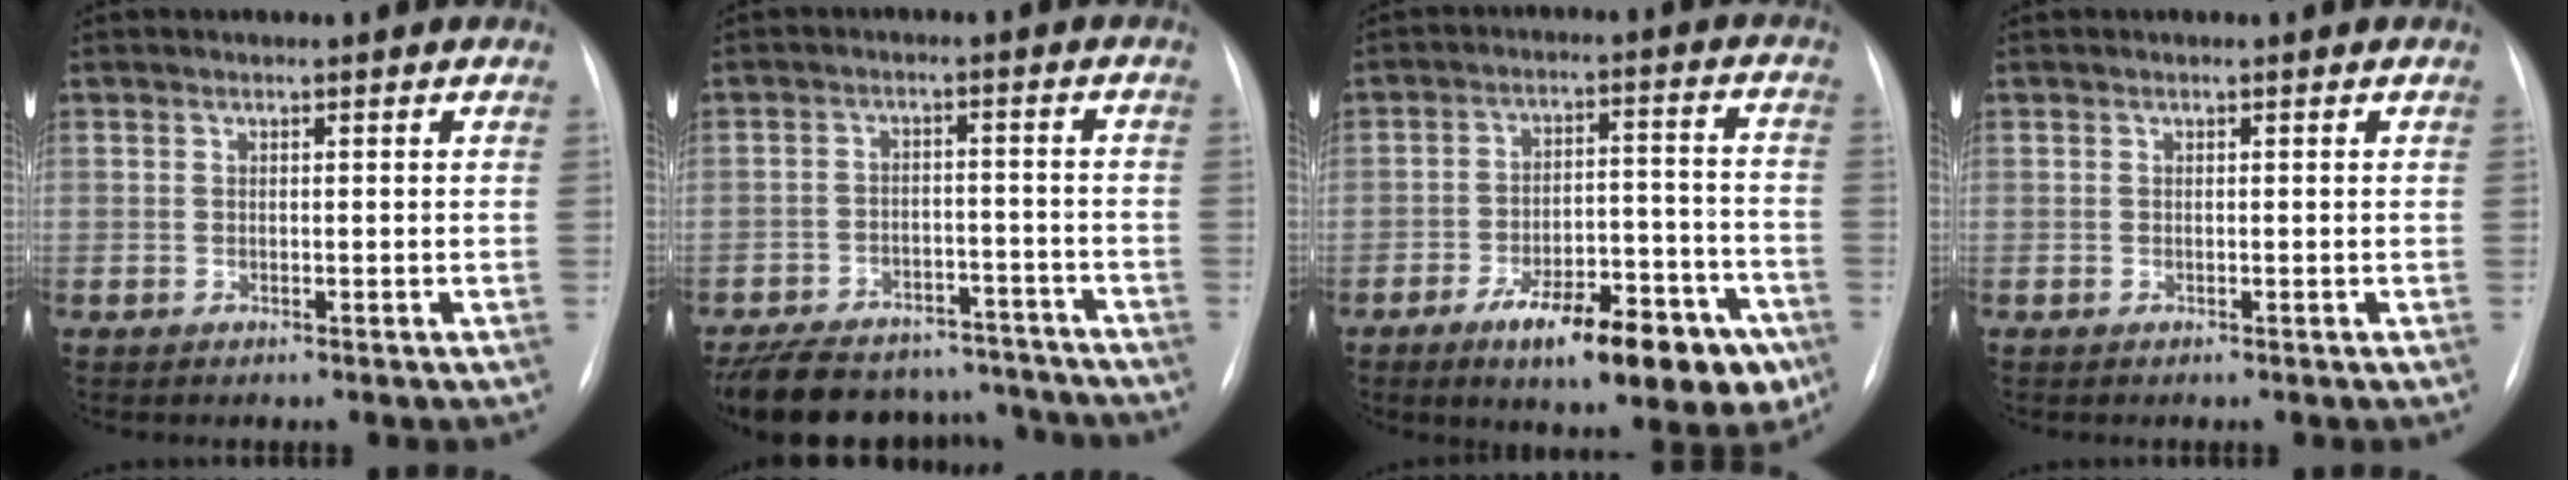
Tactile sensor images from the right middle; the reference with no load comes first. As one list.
[{"total": 19.7, "force": [-17.1, 7.2, 6.6], "torque": [-0.150, -0.001, -0.235]}, {"total": 15.7, "force": [-9.1, 5.3, 11.5], "torque": [-0.134, 0.021, -0.126]}, {"total": 0.0}]